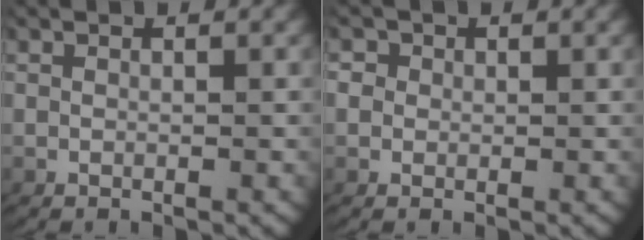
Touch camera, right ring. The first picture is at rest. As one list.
[{"total": 2.4, "force": [0.4, 2.2, 0.7], "torque": [-0.026, -0.003, 0.003]}]